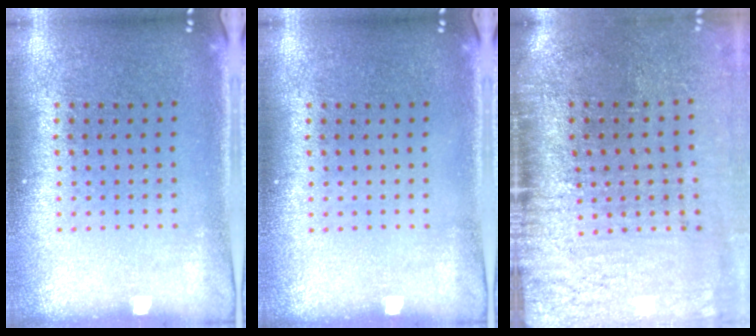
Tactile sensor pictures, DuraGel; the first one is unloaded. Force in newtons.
{"total": 0.0}
{"total": 4.4, "press": 3.5, "slide": 2.5}